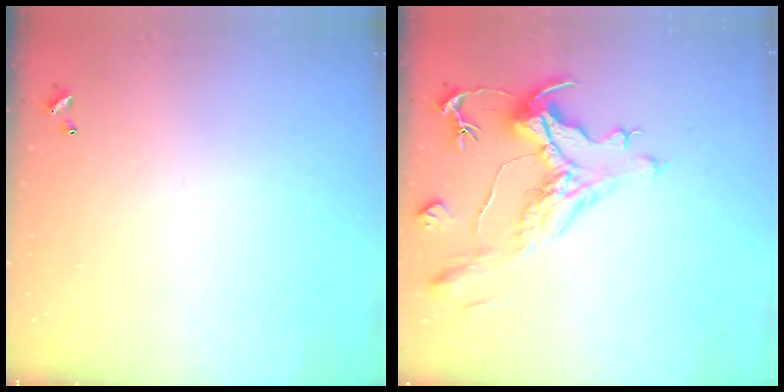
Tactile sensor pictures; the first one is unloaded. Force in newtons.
{"total": 1.9, "press": 0.9, "slide": 1.7}